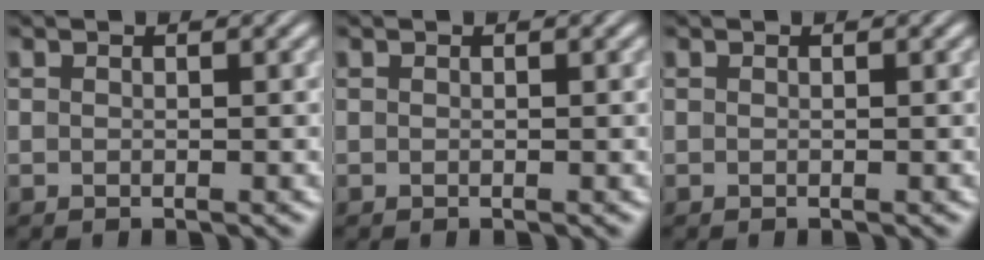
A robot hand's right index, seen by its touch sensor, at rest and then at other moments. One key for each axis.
{"total": 0.0}
{"total": 0.0}